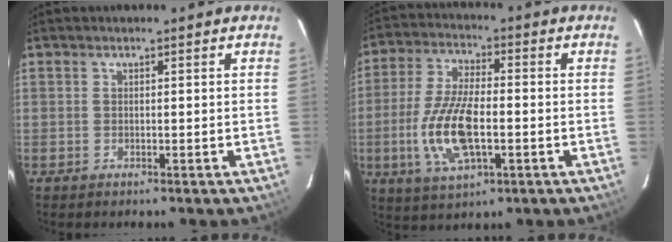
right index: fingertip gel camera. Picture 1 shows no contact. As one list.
[{"total": 13.4, "force": [-3.1, 5.3, 11.9], "torque": [-0.251, -0.004, -0.057]}]